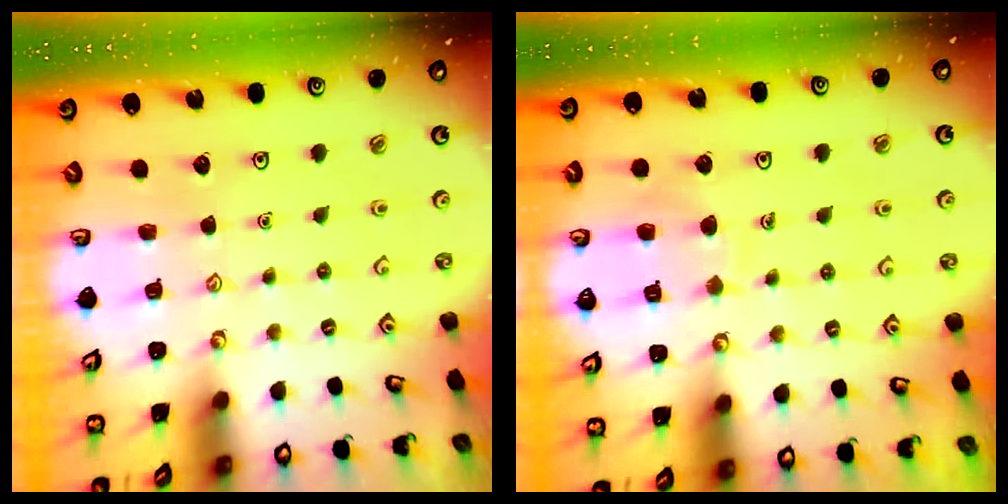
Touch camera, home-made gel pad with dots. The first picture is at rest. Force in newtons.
{"total": 6.7, "press": 6.6, "slide": 0.7}